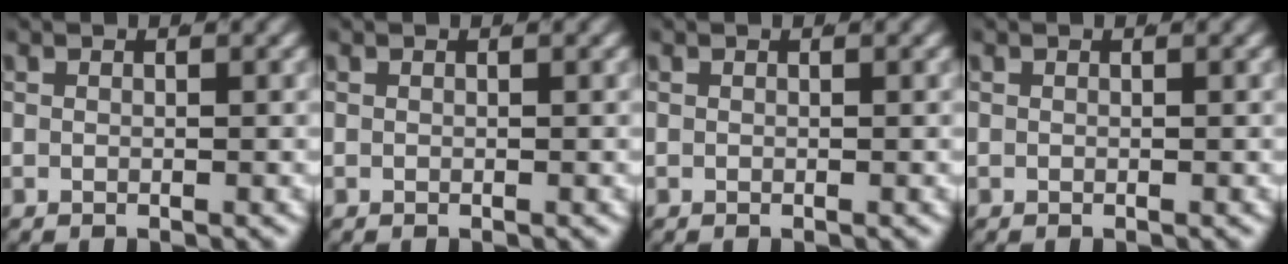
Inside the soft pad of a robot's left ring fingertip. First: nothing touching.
{"total": 0.0}
{"total": 0.0}
{"total": 0.0}